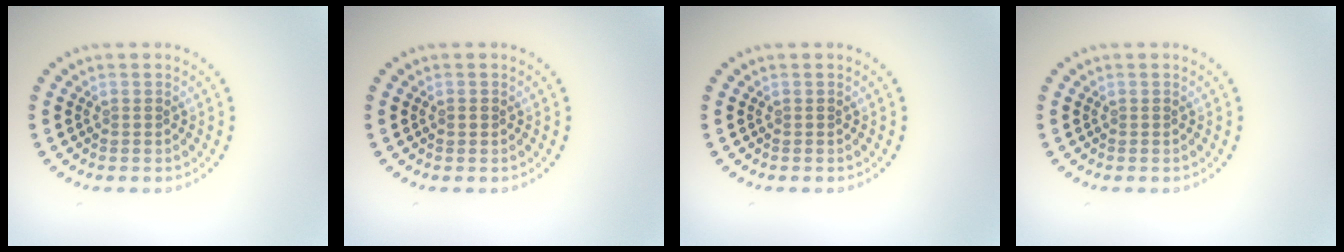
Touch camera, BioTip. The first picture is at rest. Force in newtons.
{"total": 0.7, "press": 0.7, "slide": 0.2}
{"total": 0.0}
{"total": 0.0}